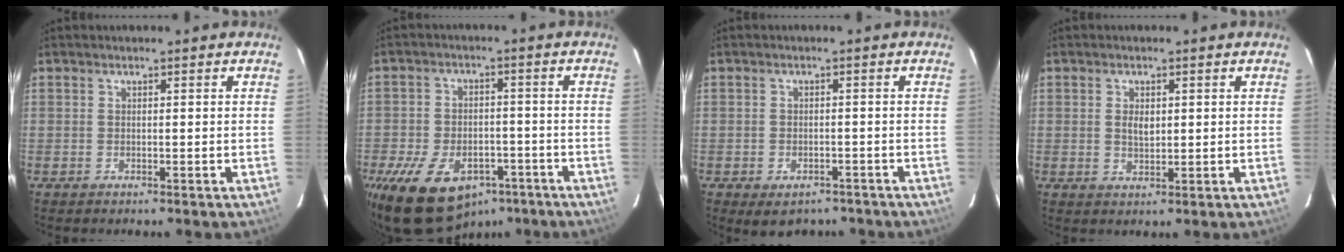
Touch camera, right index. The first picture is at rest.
{"total": 17.0, "force": [-10.0, 10.5, 8.9], "torque": [-0.201, -0.002, -0.144]}
{"total": 6.3, "force": [-4.4, 3.6, 2.6], "torque": [-0.047, -0.006, -0.050]}
{"total": 2.8, "force": [0.5, 1.7, 2.2], "torque": [-0.036, 0.001, 0.010]}